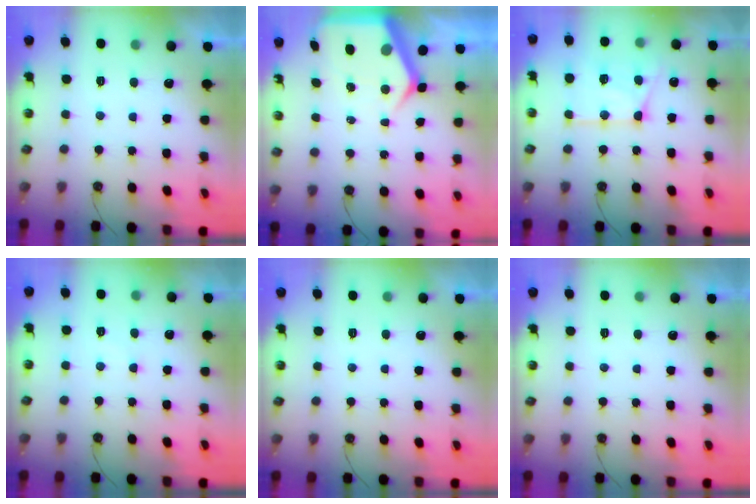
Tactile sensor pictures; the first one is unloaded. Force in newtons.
{"total": 7.6, "press": 7.6, "slide": 0.8}
{"total": 14.7, "press": 14.6, "slide": 1.4}
{"total": 3.9, "press": 3.8, "slide": 0.5}
{"total": 0.0}
{"total": 0.0}